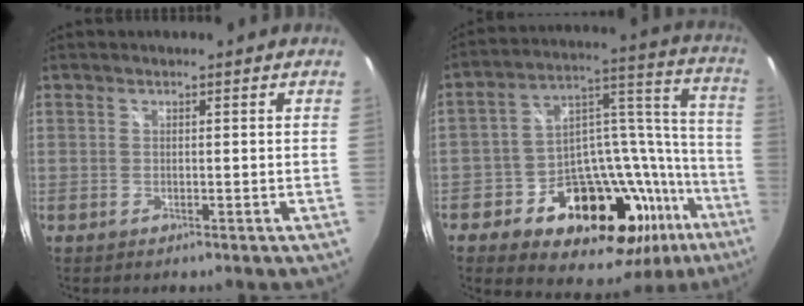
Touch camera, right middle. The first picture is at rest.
{"total": 27.0, "force": [-15.1, 16.4, 15.2], "torque": [-0.227, 0.055, -0.206]}